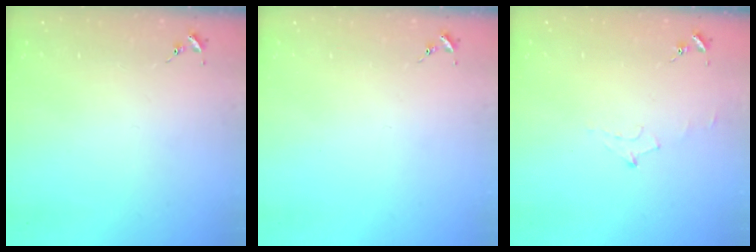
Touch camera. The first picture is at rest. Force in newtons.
{"total": 0.0}
{"total": 5.2, "press": 5.2, "slide": 0.6}